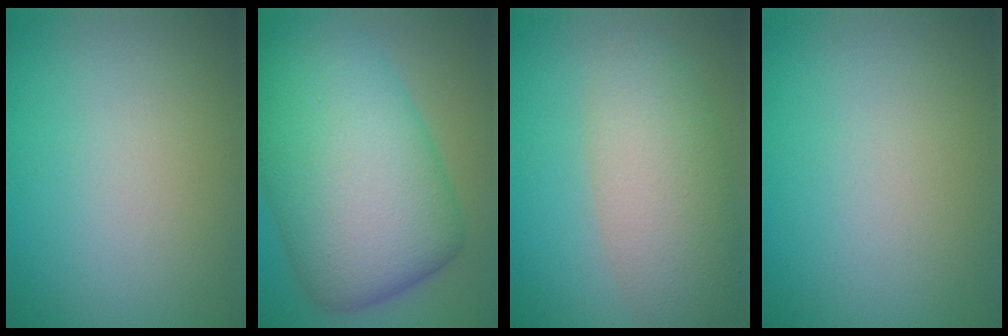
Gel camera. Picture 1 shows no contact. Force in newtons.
{"total": 13.5, "press": 13.5, "slide": 0.2}
{"total": 5.8, "press": 5.8, "slide": 0.1}
{"total": 0.0}